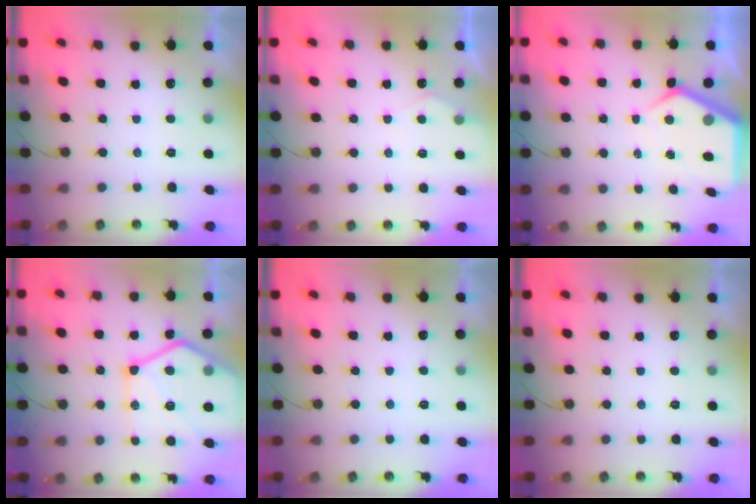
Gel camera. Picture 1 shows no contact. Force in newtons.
{"total": 4.0, "press": 4.0, "slide": 0.5}
{"total": 7.0, "press": 7.0, "slide": 0.7}
{"total": 21.8, "press": 21.7, "slide": 2.3}
{"total": 2.4, "press": 2.4, "slide": 0.4}
{"total": 0.0}